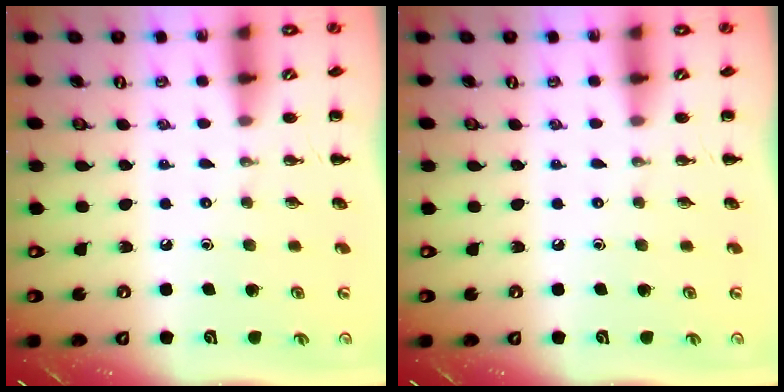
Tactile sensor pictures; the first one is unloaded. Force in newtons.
{"total": 0.0}